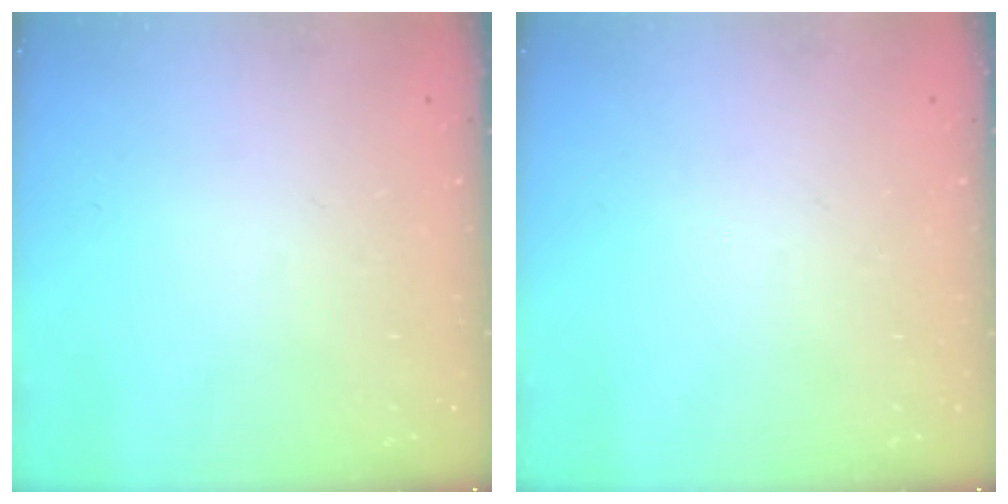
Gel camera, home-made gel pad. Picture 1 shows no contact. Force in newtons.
{"total": 0.0}